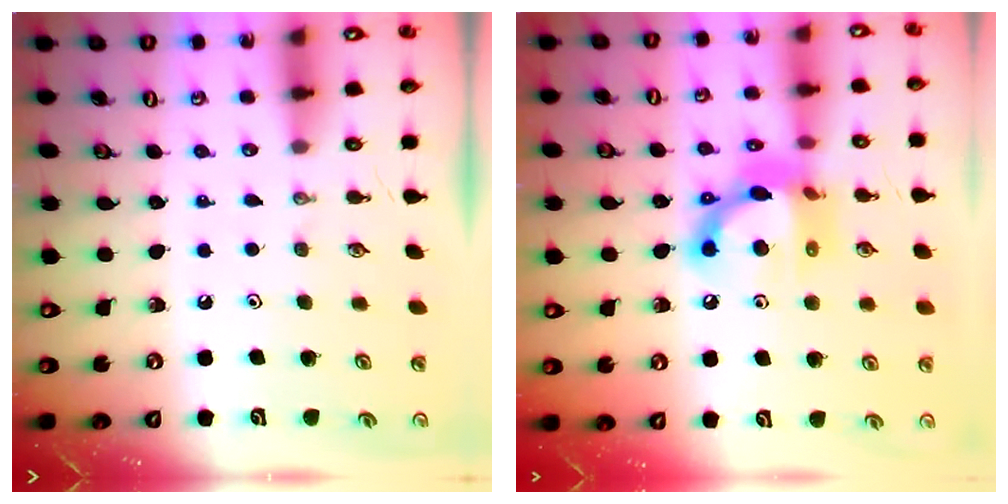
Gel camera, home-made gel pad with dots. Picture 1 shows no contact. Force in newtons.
{"total": 13.4, "press": 13.4, "slide": 1.0}